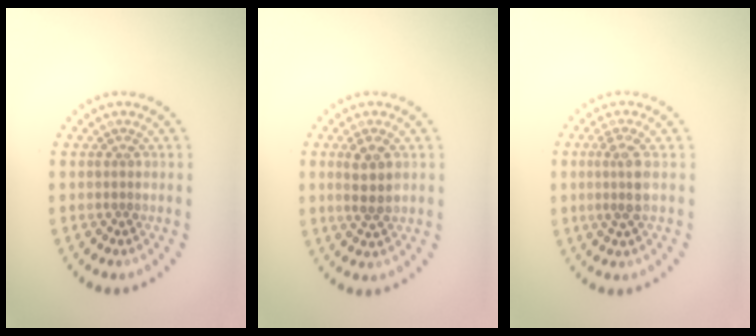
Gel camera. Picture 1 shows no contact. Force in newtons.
{"total": 2.4, "press": 2.3, "slide": 0.9}
{"total": 2.2, "press": 1.9, "slide": 1.1}